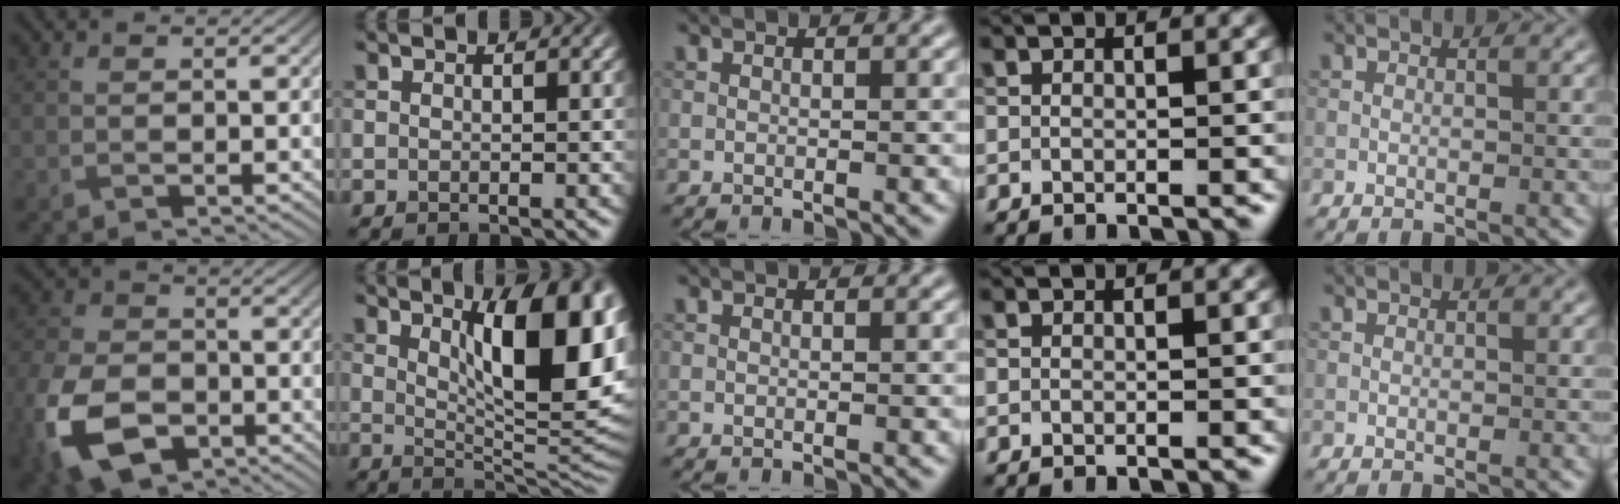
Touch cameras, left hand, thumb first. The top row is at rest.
{"thumb": {"total": 13.9, "force": [-5.5, 9.2, 8.8], "torque": [-0.254, -0.062, -0.096]}, "index": {"total": 12.7, "force": [4.0, 4.2, 11.3], "torque": [-0.125, -0.003, 0.061]}}